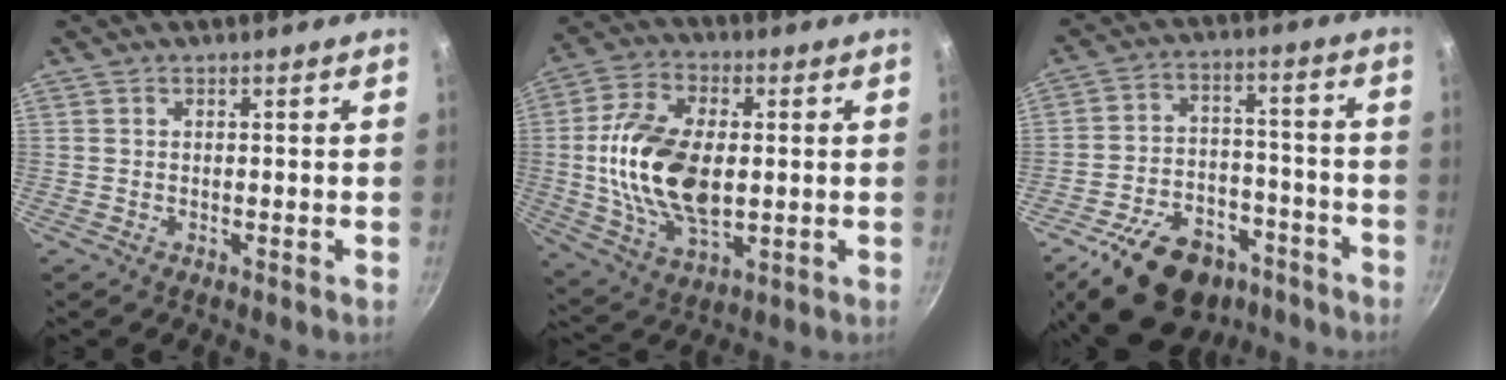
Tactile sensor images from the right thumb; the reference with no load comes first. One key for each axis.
{"total": 17.7, "fx": 0.3, "fy": 10.3, "fz": 14.4, "tx": -0.261, "ty": 0.004, "tz": 0.007}
{"total": 20.8, "fx": -13.8, "fy": 12.0, "fz": 10.1, "tx": -0.133, "ty": 0.081, "tz": -0.204}